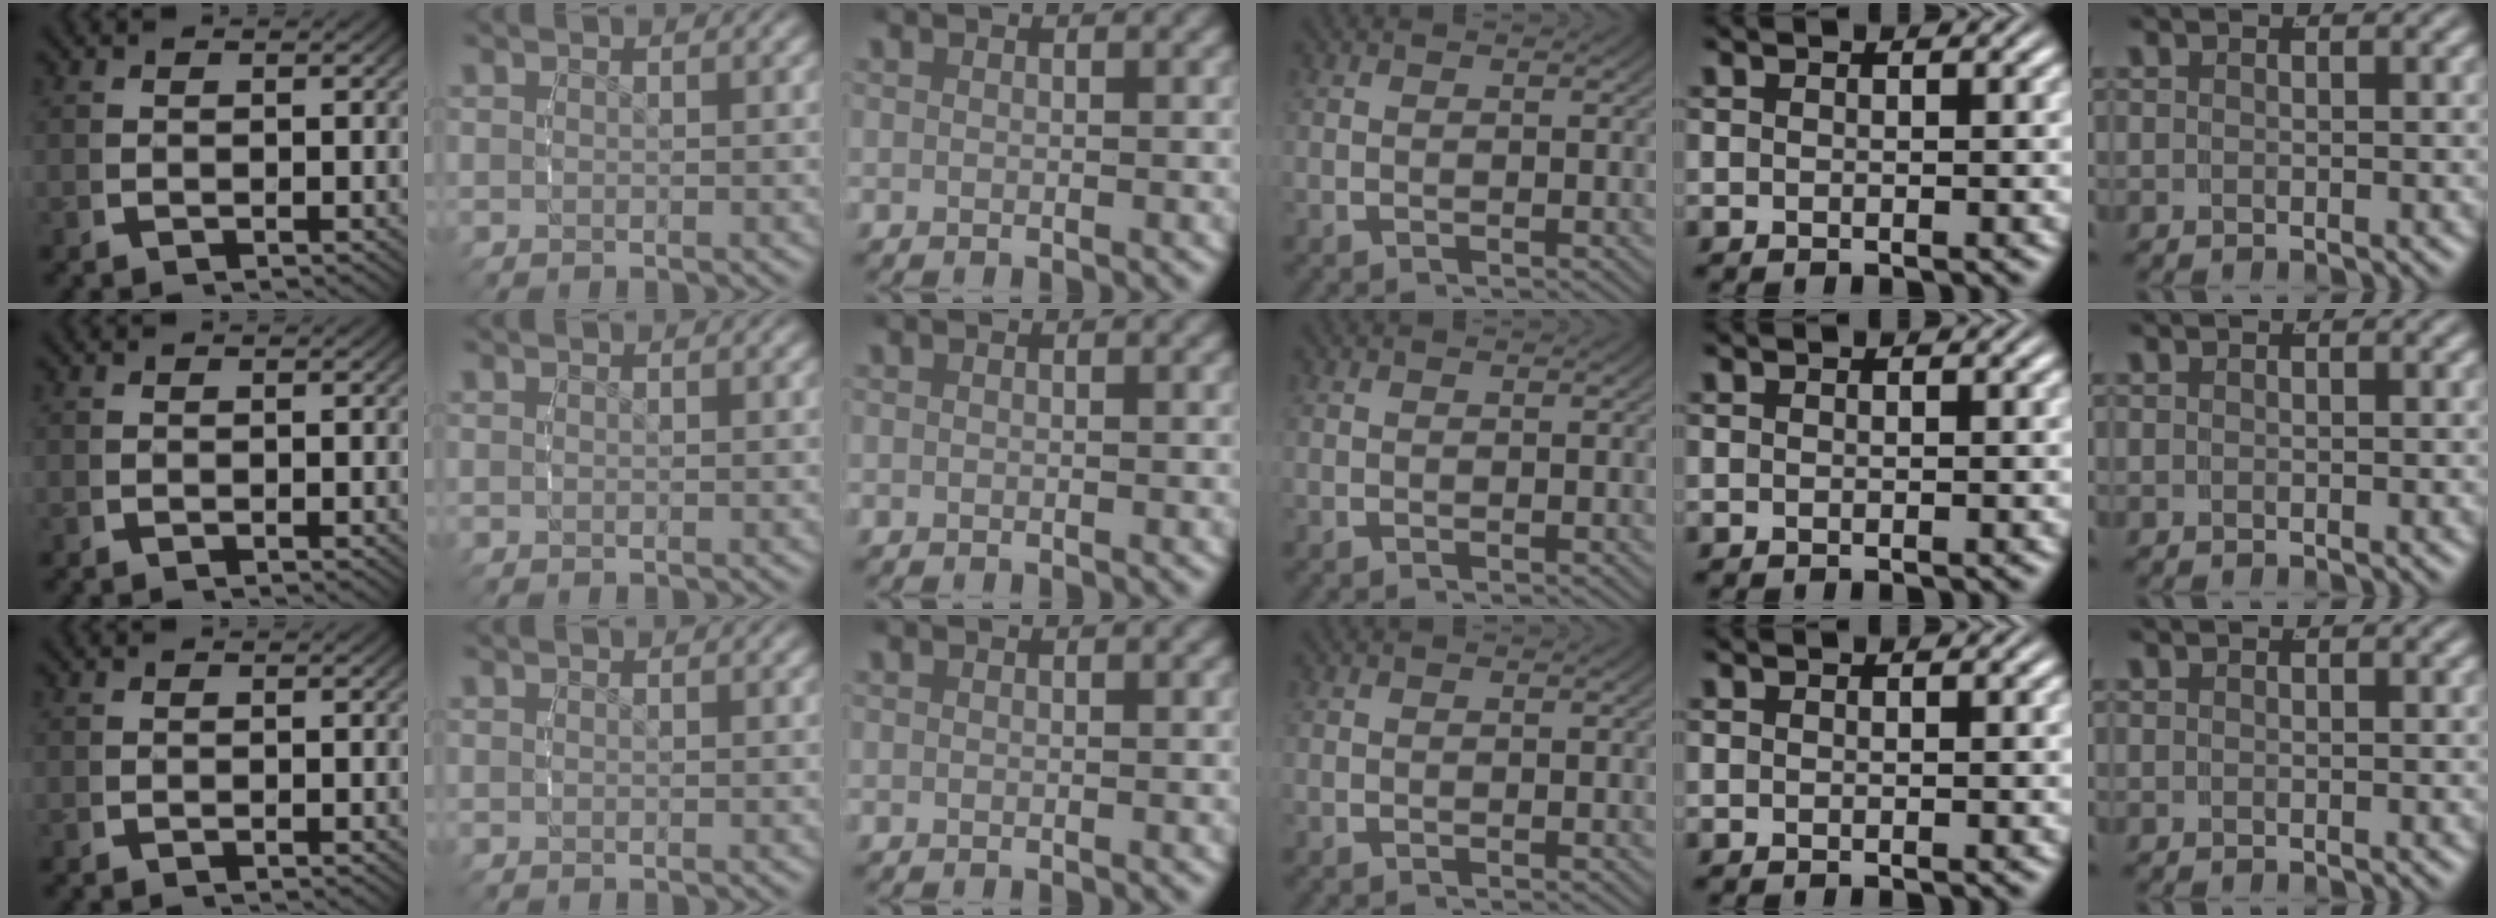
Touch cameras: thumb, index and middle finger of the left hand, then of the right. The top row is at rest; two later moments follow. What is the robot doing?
{"motion": "reach", "object": "napkin"}